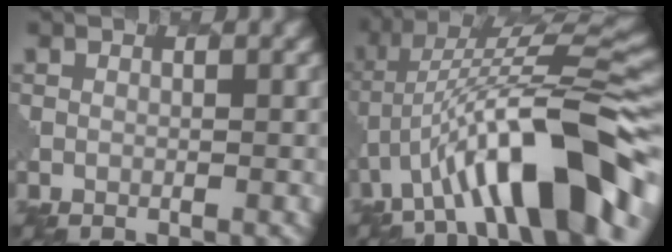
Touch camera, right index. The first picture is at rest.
{"total": 12.2, "force": [-5.1, 3.5, 10.5], "torque": [-0.165, 0.023, -0.076]}